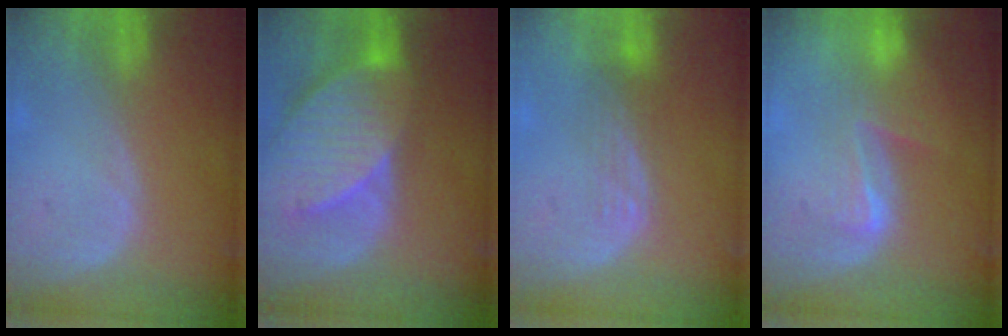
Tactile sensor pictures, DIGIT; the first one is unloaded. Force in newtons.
{"total": 10.4, "press": 9.1, "slide": 5.0}
{"total": 3.6, "press": 3.0, "slide": 2.0}
{"total": 4.6, "press": 4.4, "slide": 1.4}